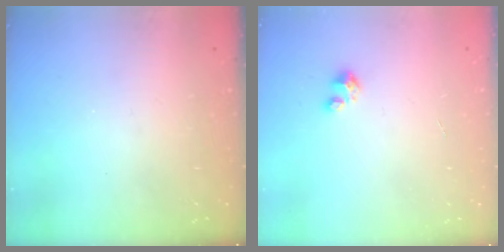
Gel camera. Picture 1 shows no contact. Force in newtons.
{"total": 1.8, "press": 1.8, "slide": 0.1}